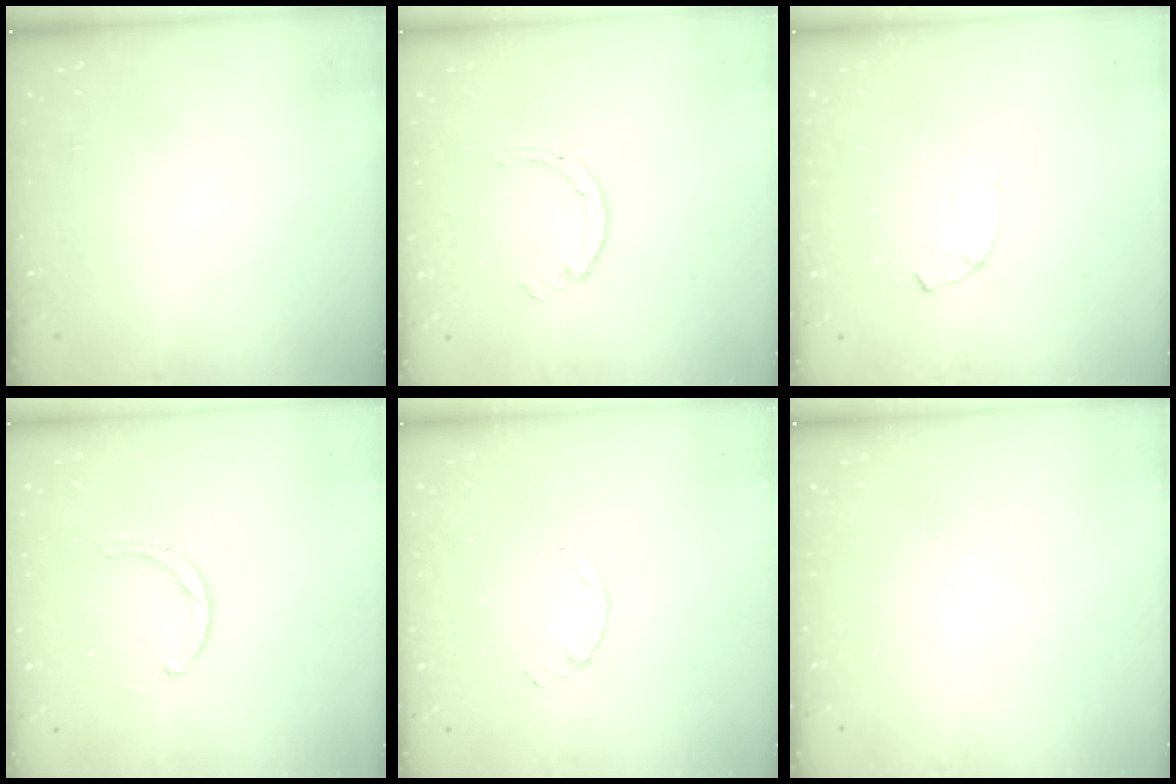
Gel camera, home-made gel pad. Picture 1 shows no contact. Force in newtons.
{"total": 2.6, "press": 2.6, "slide": 0.4}
{"total": 2.5, "press": 2.5, "slide": 0.3}
{"total": 3.0, "press": 2.9, "slide": 0.5}
{"total": 0.9, "press": 0.9, "slide": 0.3}
{"total": 0.0}